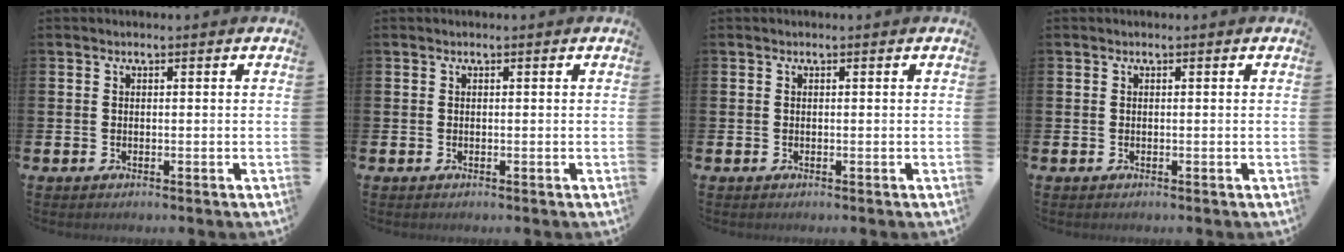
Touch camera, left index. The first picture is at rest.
{"total": 0.0}
{"total": 0.0}
{"total": 0.0}